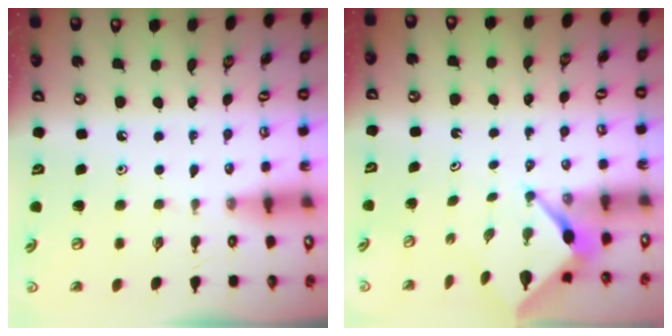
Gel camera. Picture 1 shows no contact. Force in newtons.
{"total": 3.1, "press": 3.1, "slide": 0.2}